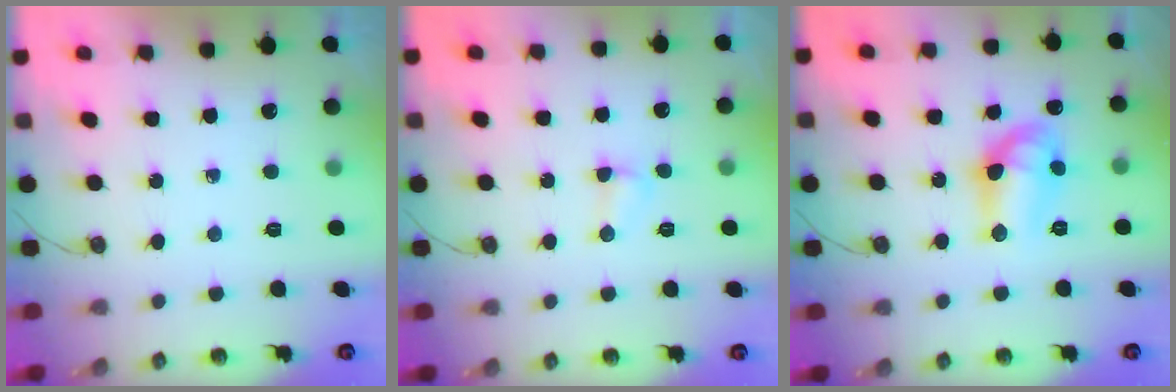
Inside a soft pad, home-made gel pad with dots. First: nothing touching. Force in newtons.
{"total": 2.5, "press": 2.5, "slide": 0.5}
{"total": 11.7, "press": 11.7, "slide": 0.8}